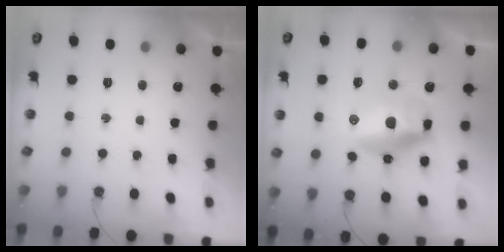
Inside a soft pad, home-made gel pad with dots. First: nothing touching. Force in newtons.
{"total": 13.4, "press": 13.4, "slide": 0.9}